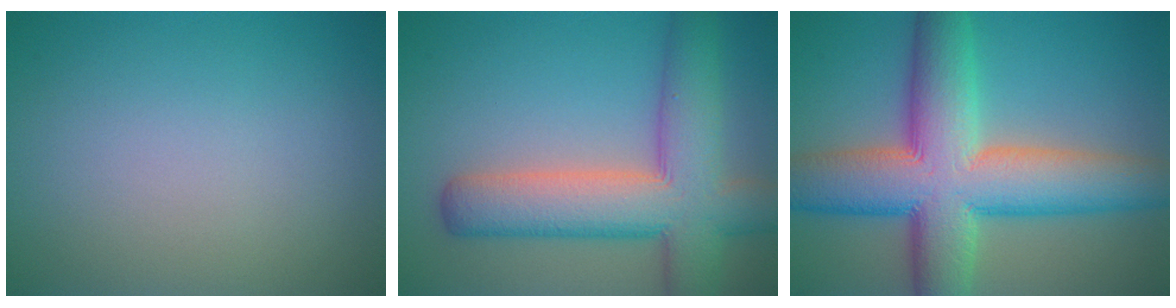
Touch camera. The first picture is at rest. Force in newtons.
{"total": 9.4, "press": 9.4, "slide": 0.4}
{"total": 12.7, "press": 12.7, "slide": 0.4}